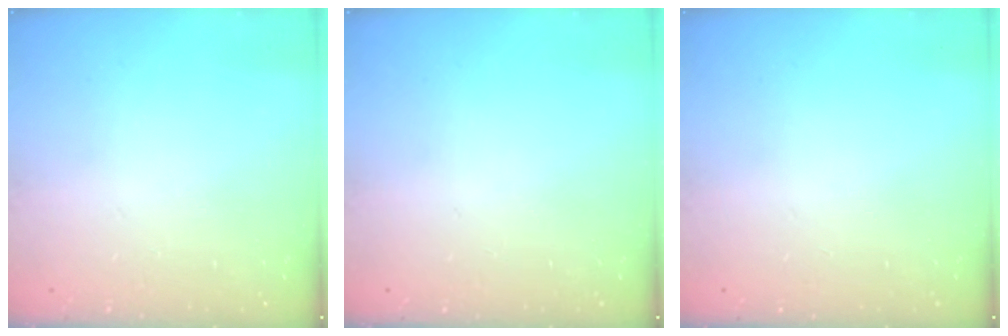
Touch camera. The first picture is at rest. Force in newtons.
{"total": 0.0}
{"total": 0.0}